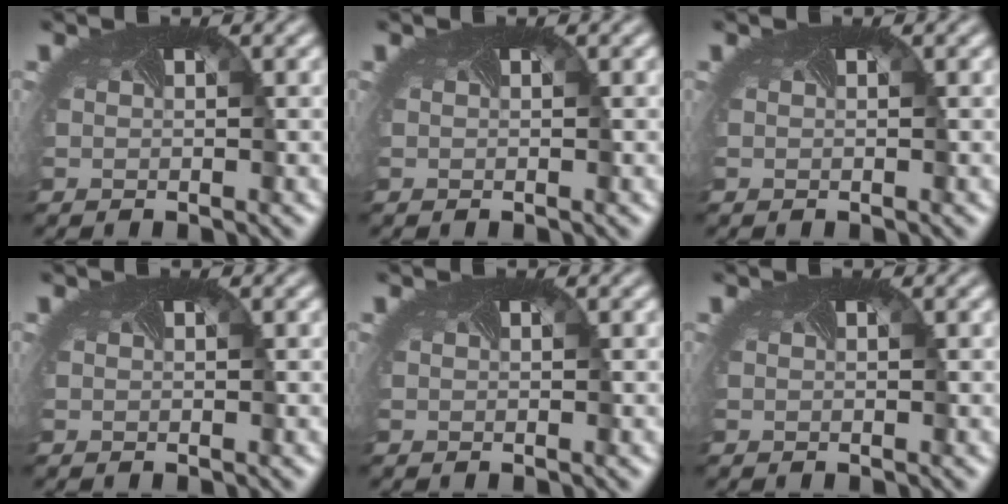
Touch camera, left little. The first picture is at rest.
{"total": 0.0}
{"total": 0.0}
{"total": 0.0}
{"total": 0.0}
{"total": 0.0}